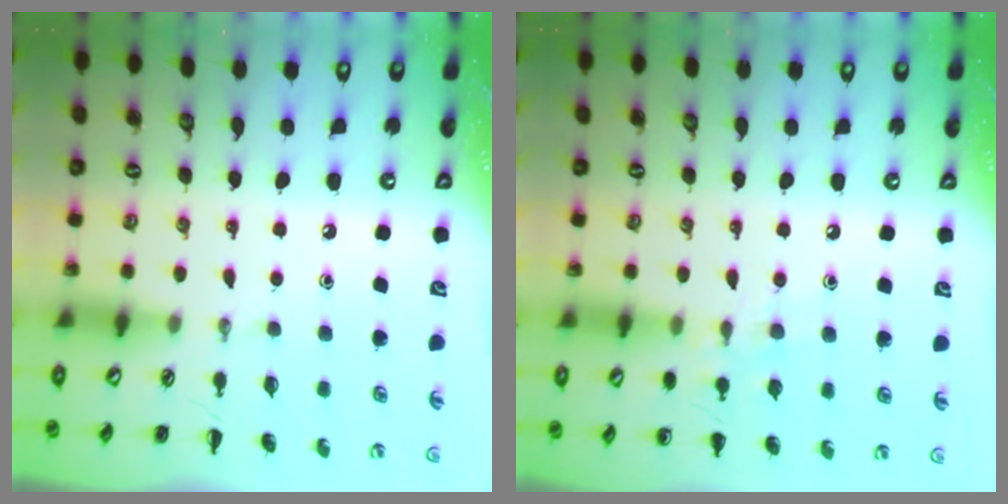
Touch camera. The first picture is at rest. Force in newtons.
{"total": 7.4, "press": 7.1, "slide": 2.0}